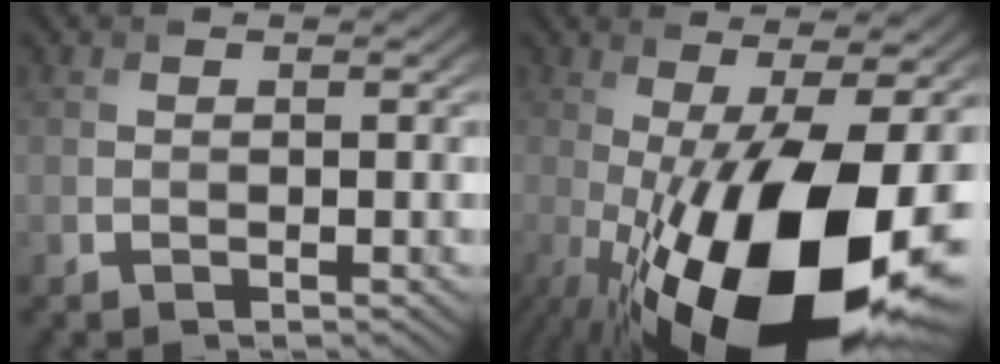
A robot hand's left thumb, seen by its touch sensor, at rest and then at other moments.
{"total": 20.4, "force": [-6.1, 7.3, 18.1], "torque": [-0.308, -0.027, -0.091]}